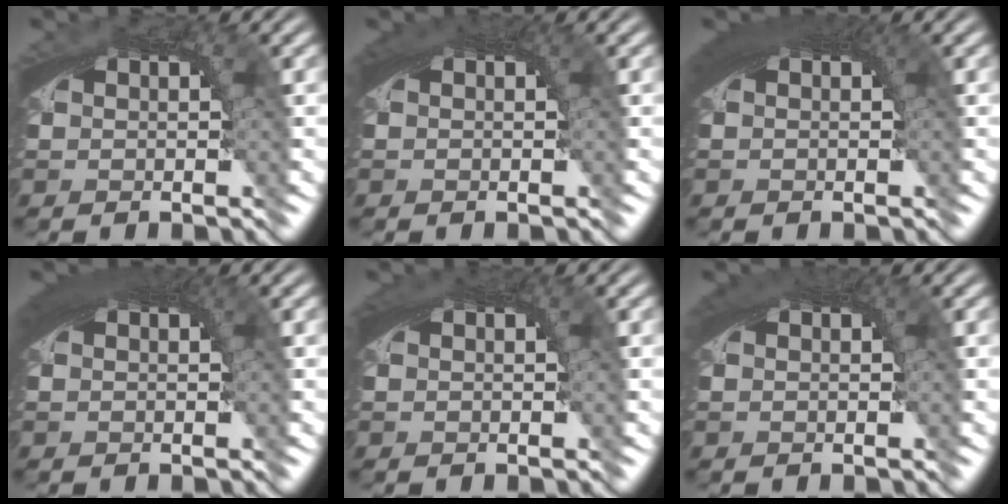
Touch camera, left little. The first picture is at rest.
{"total": 1.6, "force": [0.6, 0.2, 1.5], "torque": [-0.018, 0.003, 0.009]}
{"total": 3.2, "force": [1.1, 0.9, 2.9], "torque": [-0.031, 0.010, 0.013]}
{"total": 2.9, "force": [1.1, 0.8, 2.6], "torque": [-0.028, 0.009, 0.013]}
{"total": 1.3, "force": [0.4, 0.1, 1.2], "torque": [-0.016, 0.002, 0.007]}
{"total": 1.6, "force": [0.7, 0.3, 1.5], "torque": [-0.016, 0.004, 0.010]}